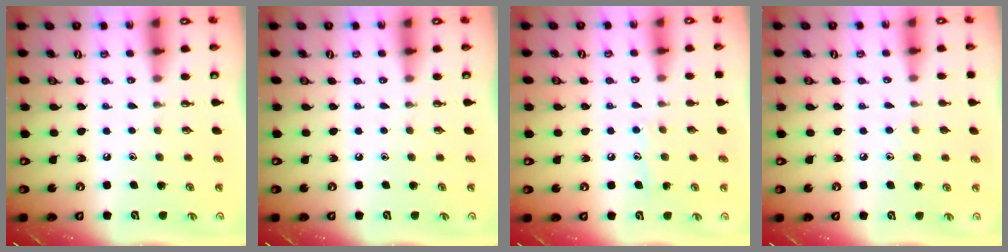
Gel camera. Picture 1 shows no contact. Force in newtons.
{"total": 0.0}
{"total": 6.7, "press": 6.7, "slide": 0.5}
{"total": 6.2, "press": 6.2, "slide": 0.6}